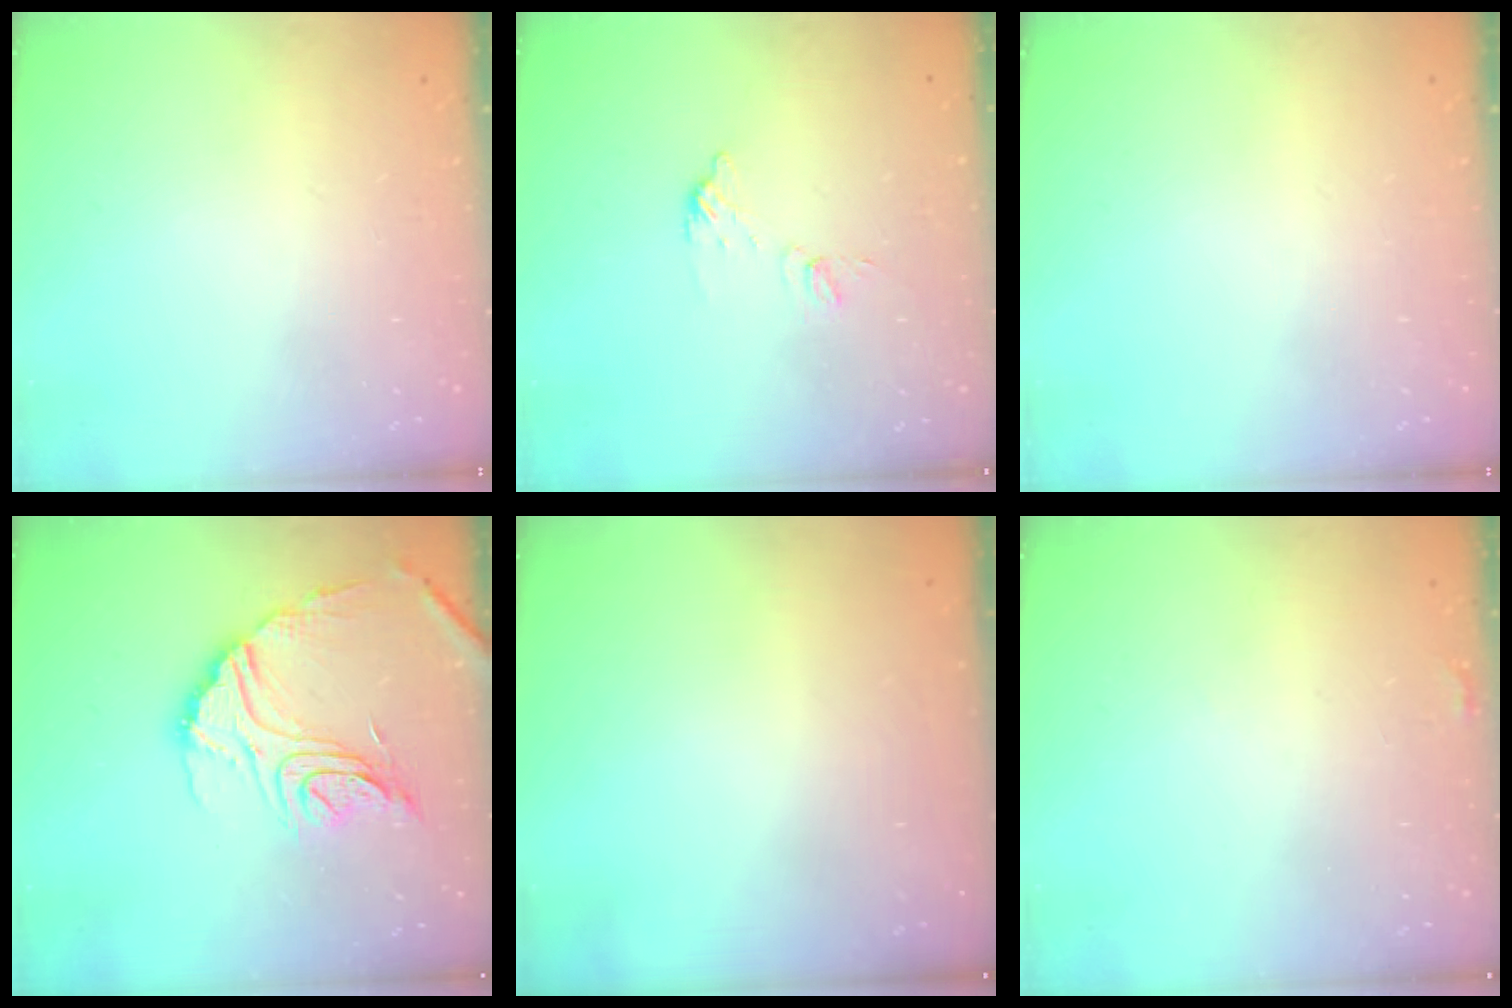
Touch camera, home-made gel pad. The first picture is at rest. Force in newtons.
{"total": 6.7, "press": 6.7, "slide": 0.2}
{"total": 0.0}
{"total": 17.2, "press": 17.1, "slide": 0.9}
{"total": 2.9, "press": 2.9, "slide": 0.1}
{"total": 6.2, "press": 6.2, "slide": 0.4}